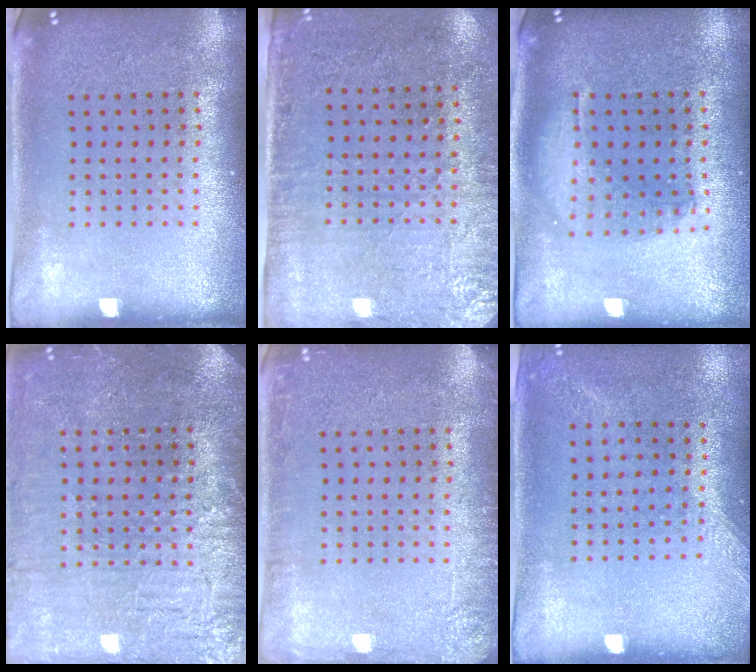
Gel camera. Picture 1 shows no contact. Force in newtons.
{"total": 2.8, "press": 2.4, "slide": 1.4}
{"total": 1.5, "press": 1.4, "slide": 0.7}
{"total": 3.8, "press": 3.5, "slide": 1.4}
{"total": 2.1, "press": 2.1, "slide": 0.3}
{"total": 1.3, "press": 1.0, "slide": 0.8}